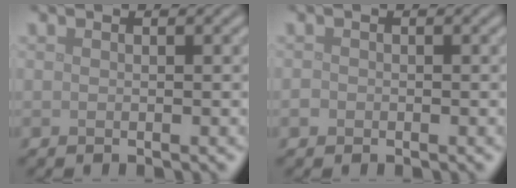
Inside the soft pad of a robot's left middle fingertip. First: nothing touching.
{"total": 0.6, "force": [-0.3, 0.6, 0.1], "torque": [0.000, -0.003, -0.007]}